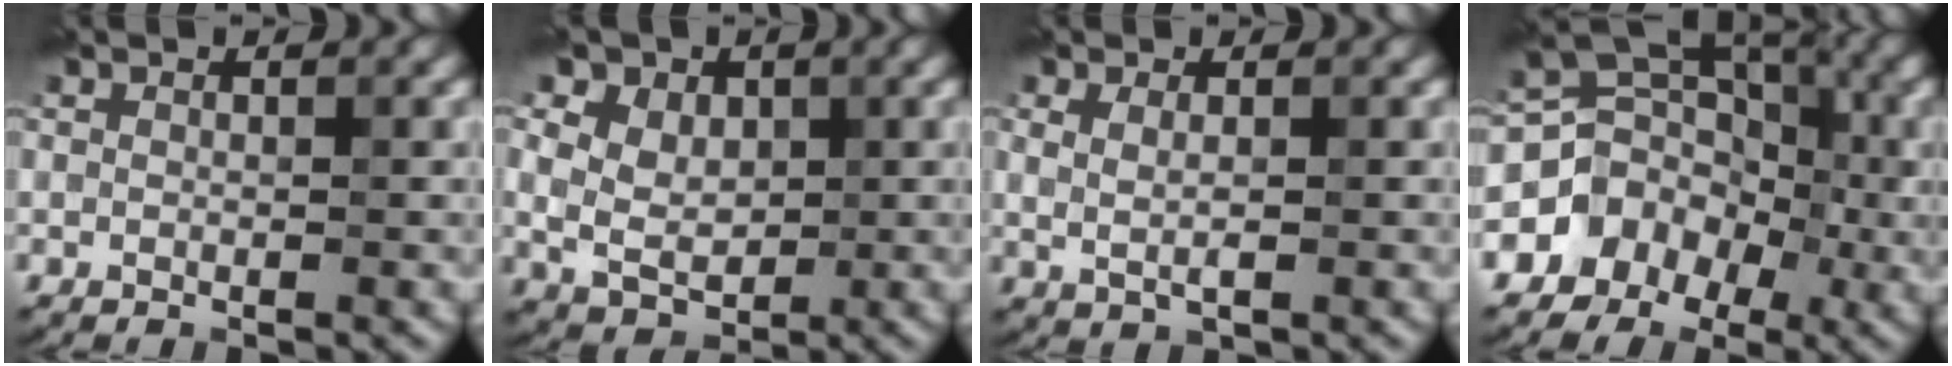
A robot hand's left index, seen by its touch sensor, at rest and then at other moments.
{"total": 12.1, "force": [5.8, 8.4, 6.5], "torque": [-0.130, 0.046, 0.079]}
{"total": 1.7, "force": [0.4, 0.8, 1.5], "torque": [-0.035, 0.002, 0.012]}
{"total": 7.8, "force": [-2.2, 6.6, 3.4], "torque": [-0.025, 0.014, -0.054]}